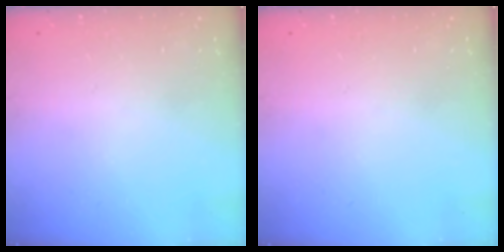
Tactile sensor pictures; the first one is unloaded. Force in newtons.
{"total": 0.0}